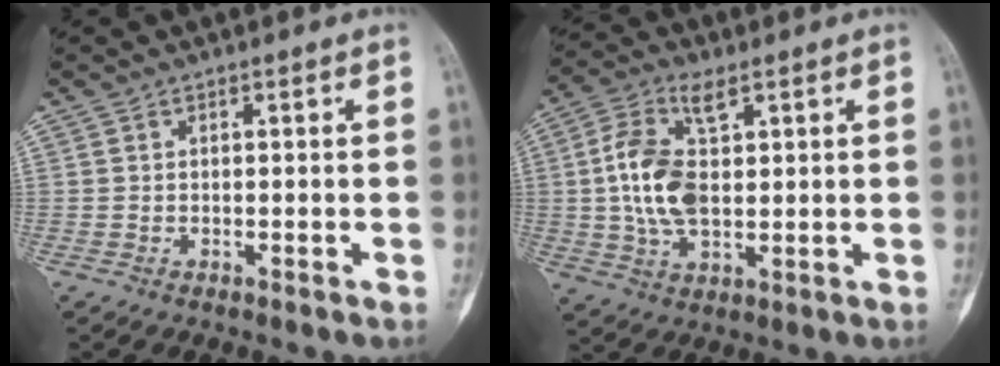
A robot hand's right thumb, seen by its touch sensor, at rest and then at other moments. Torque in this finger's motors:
{"motor_torque": [-0.04, 0.48, 0.37, 0.25, 0.13]}